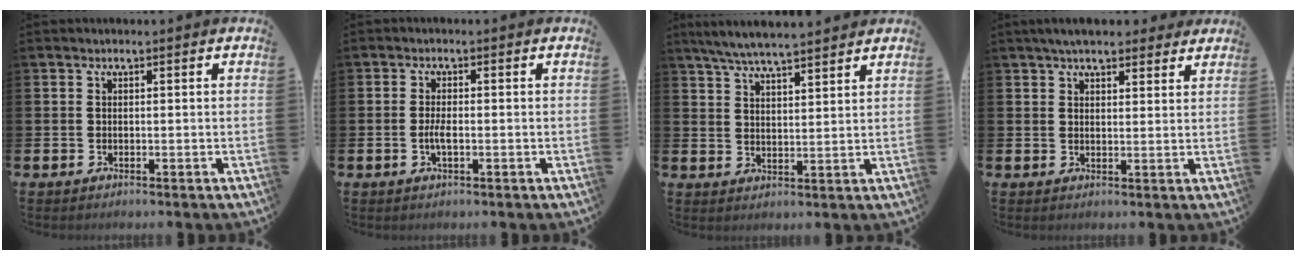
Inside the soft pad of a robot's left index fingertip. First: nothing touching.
{"total": 2.1, "force": [-0.4, 0.6, 2.0], "torque": [-0.034, -0.001, -0.009]}
{"total": 6.1, "force": [5.9, 0.3, 1.7], "torque": [-0.054, -0.022, 0.108]}
{"total": 4.9, "force": [4.4, 1.3, 1.5], "torque": [-0.029, -0.012, 0.081]}